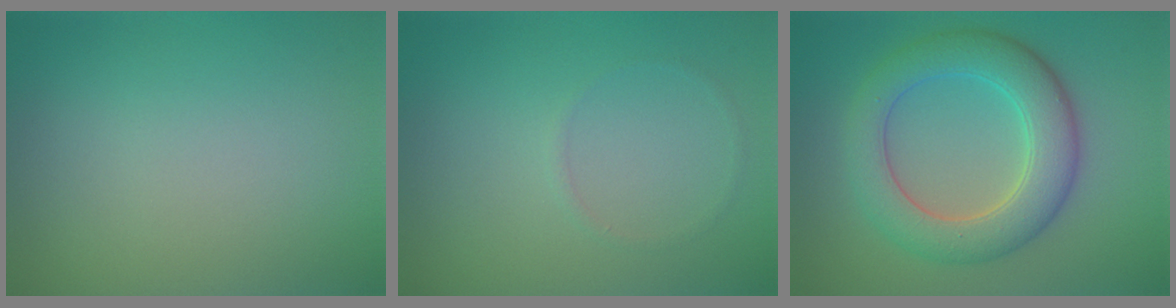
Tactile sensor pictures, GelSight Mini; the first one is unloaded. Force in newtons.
{"total": 0.5, "press": 0.5, "slide": 0.1}
{"total": 6.6, "press": 6.6, "slide": 0.1}